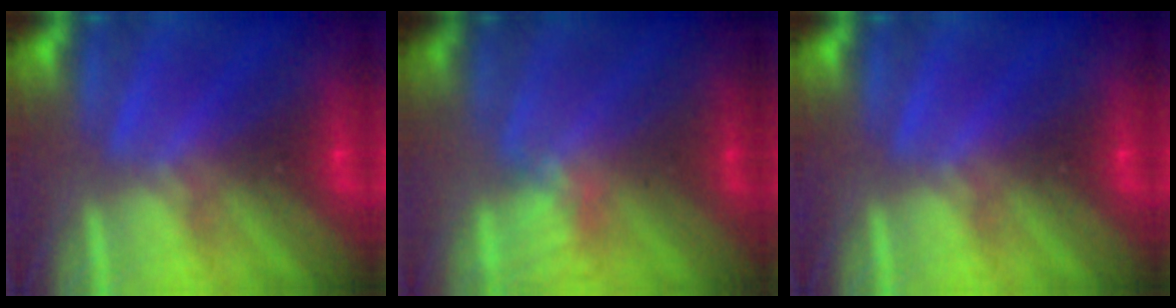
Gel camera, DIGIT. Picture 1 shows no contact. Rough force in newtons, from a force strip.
{"total": 2.3}
{"total": 0.0}